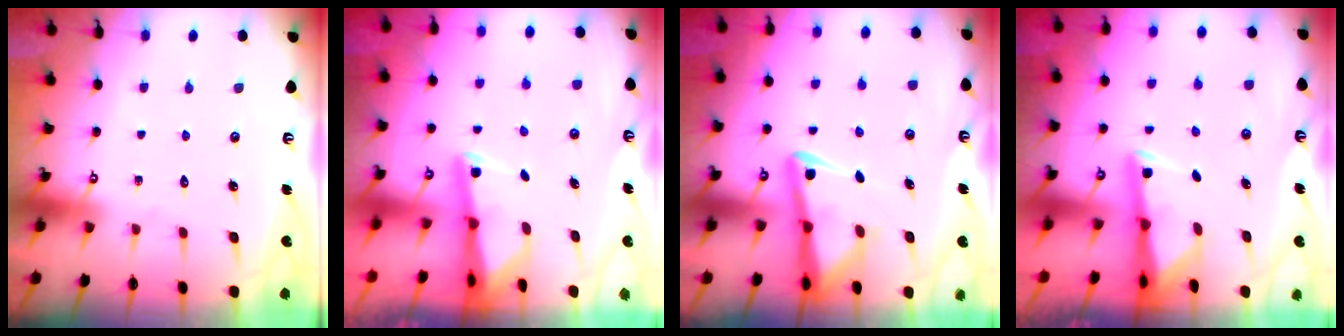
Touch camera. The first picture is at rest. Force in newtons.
{"total": 2.3, "press": 2.3, "slide": 0.5}
{"total": 6.8, "press": 6.8, "slide": 0.8}
{"total": 2.9, "press": 2.8, "slide": 0.6}